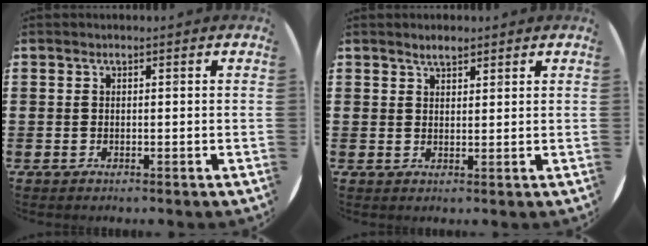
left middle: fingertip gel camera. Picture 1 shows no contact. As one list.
[{"total": 2.0, "force": [1.8, 0.6, 0.5], "torque": [-0.012, 0.004, 0.034]}]